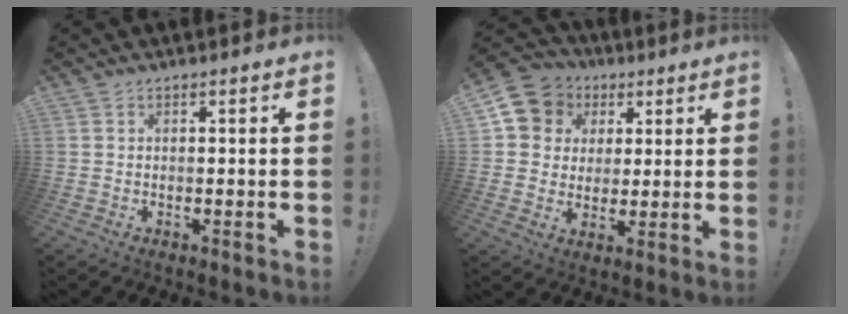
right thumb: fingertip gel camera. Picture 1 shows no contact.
{"total": 11.2, "force": [4.3, 9.7, 3.6], "torque": [-0.058, -0.017, 0.090]}